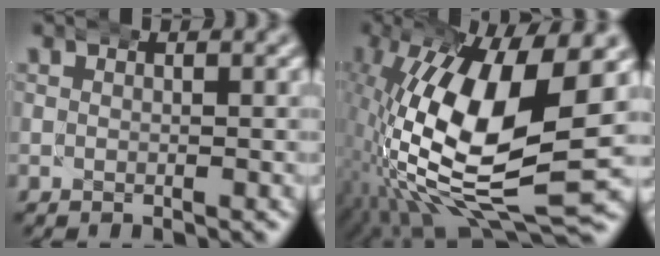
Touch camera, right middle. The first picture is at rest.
{"total": 17.4, "force": [-0.6, 8.0, 15.4], "torque": [-0.292, -0.029, 0.015]}